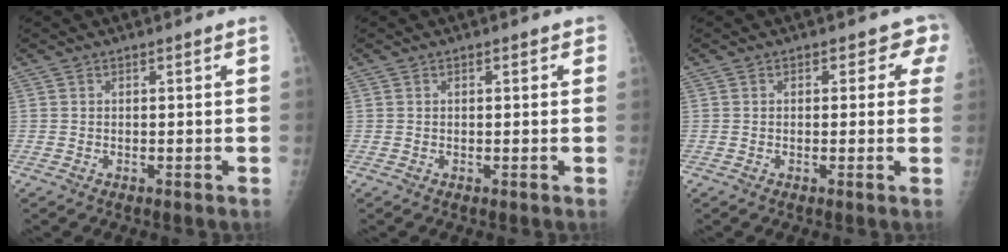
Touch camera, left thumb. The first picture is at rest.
{"total": 0.8, "force": [0.3, 0.5, 0.6], "torque": [-0.001, 0.001, 0.000]}
{"total": 3.0, "force": [1.2, 2.1, 1.7], "torque": [0.016, 0.002, 0.002]}